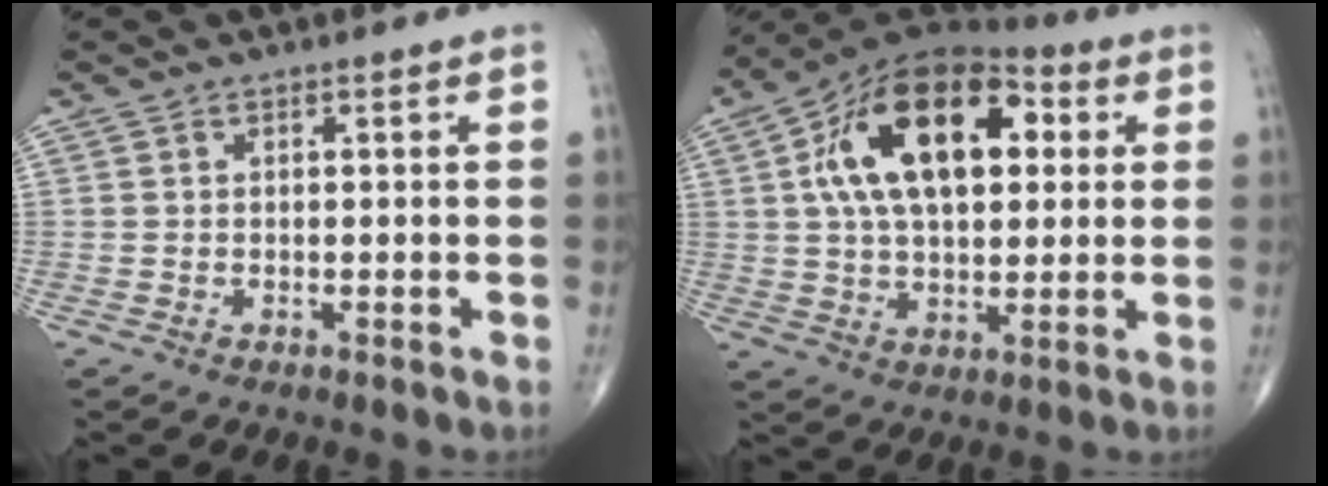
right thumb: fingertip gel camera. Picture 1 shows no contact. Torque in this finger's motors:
{"motor_torque": [-1.13, 1.92, 1.82, 0.58, 0.27]}